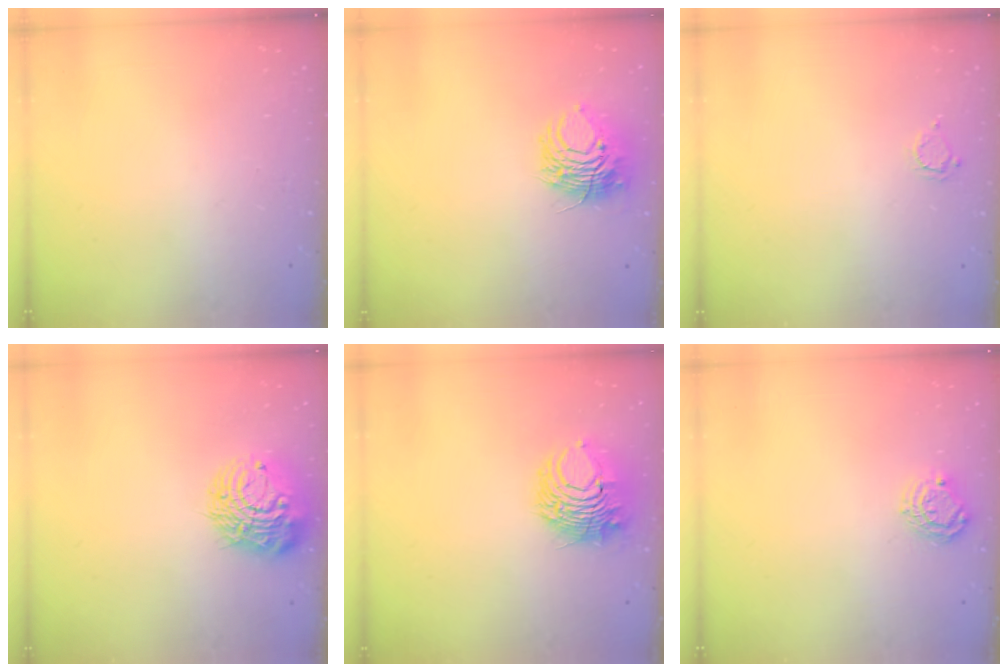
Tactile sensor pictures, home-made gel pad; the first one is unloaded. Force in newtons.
{"total": 11.0, "press": 10.9, "slide": 0.7}
{"total": 2.9, "press": 2.9, "slide": 0.4}
{"total": 12.1, "press": 12.0, "slide": 1.4}
{"total": 9.1, "press": 9.0, "slide": 1.0}
{"total": 6.6, "press": 6.6, "slide": 0.2}